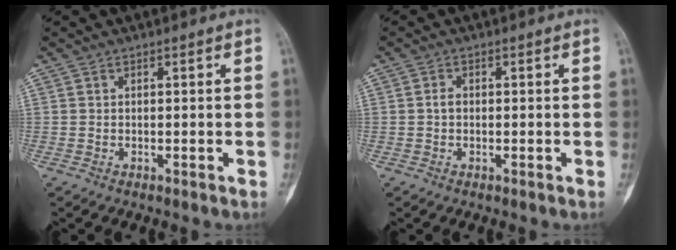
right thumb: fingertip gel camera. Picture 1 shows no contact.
{"total": 1.4, "force": [-0.1, 1.1, 0.9], "torque": [-0.010, 0.004, -0.005]}